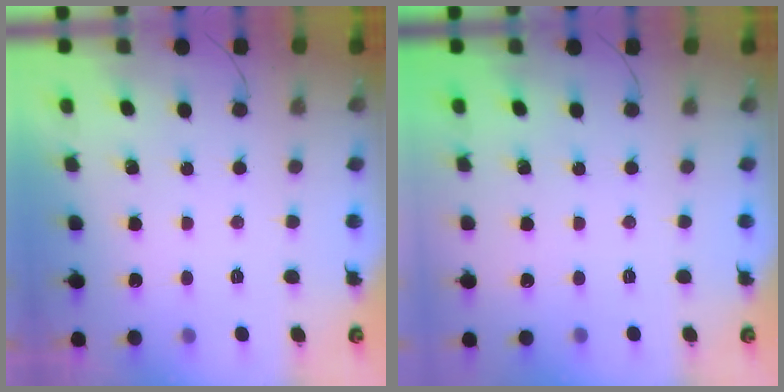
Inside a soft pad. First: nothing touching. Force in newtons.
{"total": 0.0}